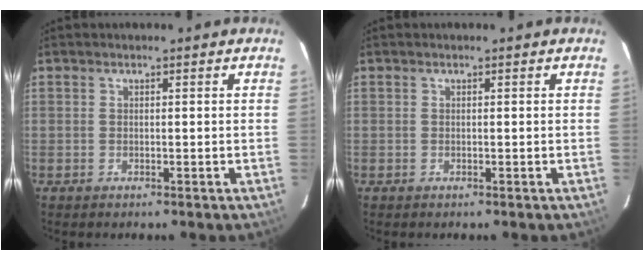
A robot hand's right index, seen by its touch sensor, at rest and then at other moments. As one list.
[{"total": 0.0}]